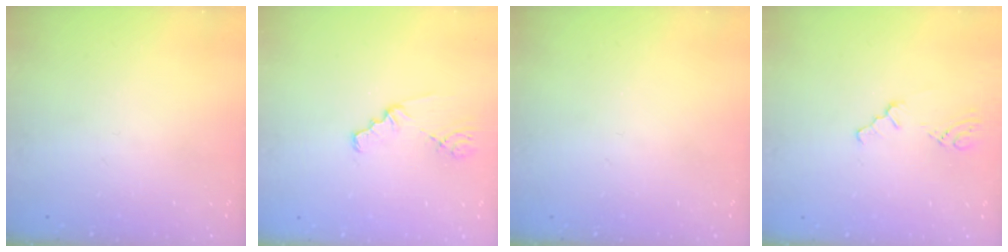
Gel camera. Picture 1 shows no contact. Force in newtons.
{"total": 1.7, "press": 1.7, "slide": 0.1}
{"total": 0.0}
{"total": 1.3, "press": 1.3, "slide": 0.2}